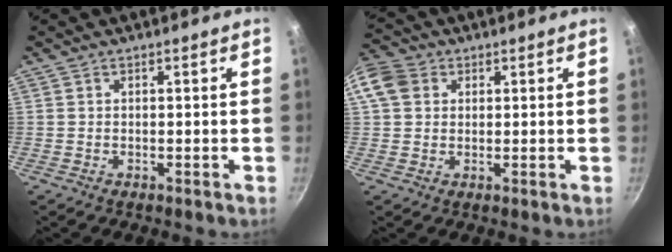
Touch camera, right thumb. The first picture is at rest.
{"total": 8.6, "force": [2.4, 7.1, 4.2], "torque": [-0.078, 0.012, 0.034]}